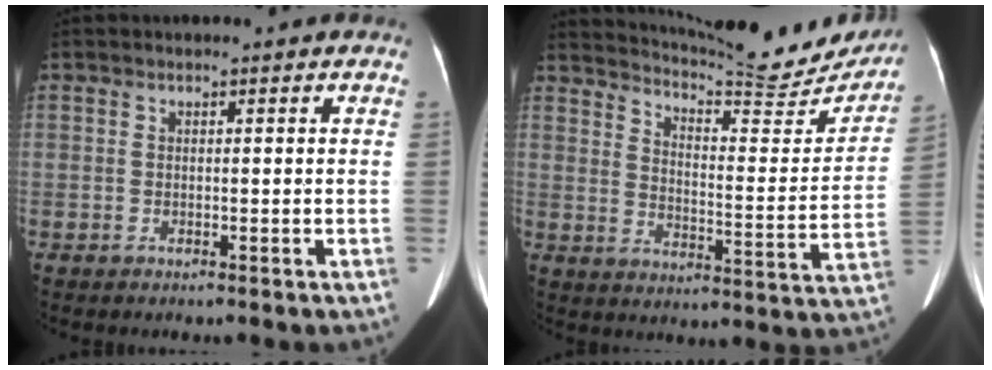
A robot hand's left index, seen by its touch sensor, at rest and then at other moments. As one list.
[{"total": 20.8, "force": [19.6, 2.5, 6.3], "torque": [-0.096, -0.067, 0.249]}]